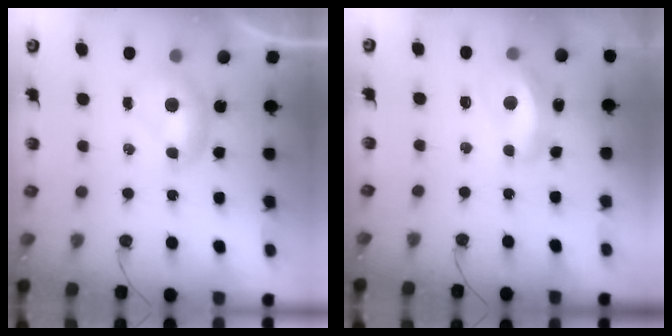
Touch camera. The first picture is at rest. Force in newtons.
{"total": 6.1, "press": 6.0, "slide": 0.9}